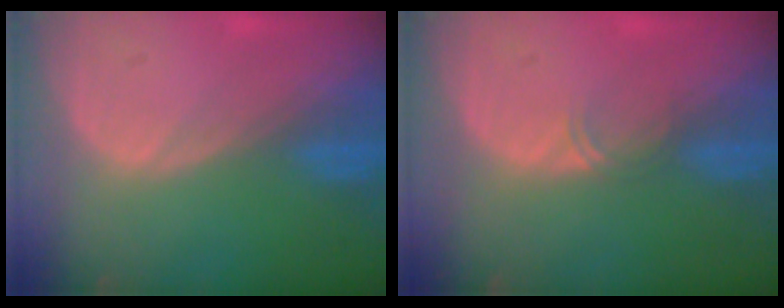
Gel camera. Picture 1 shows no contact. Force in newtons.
{"total": 1.4, "press": 1.1, "slide": 0.9}